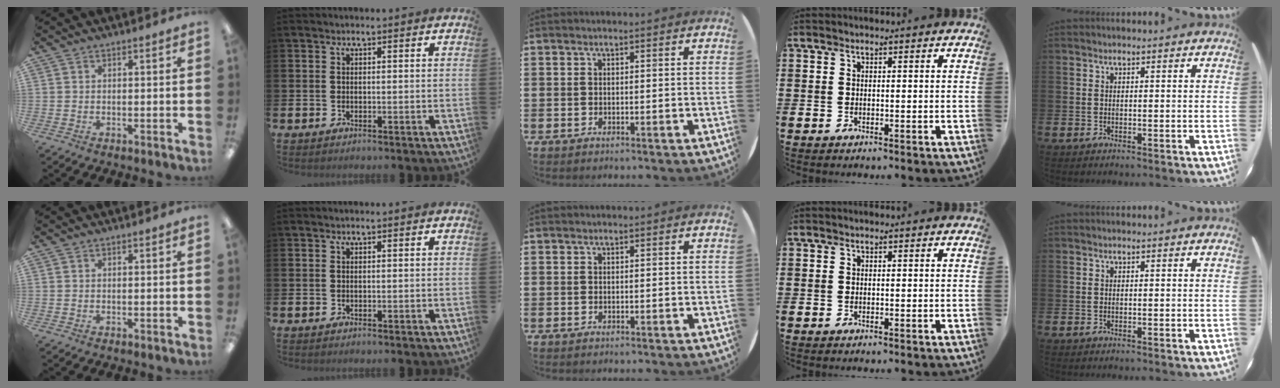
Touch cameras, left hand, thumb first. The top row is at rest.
{}